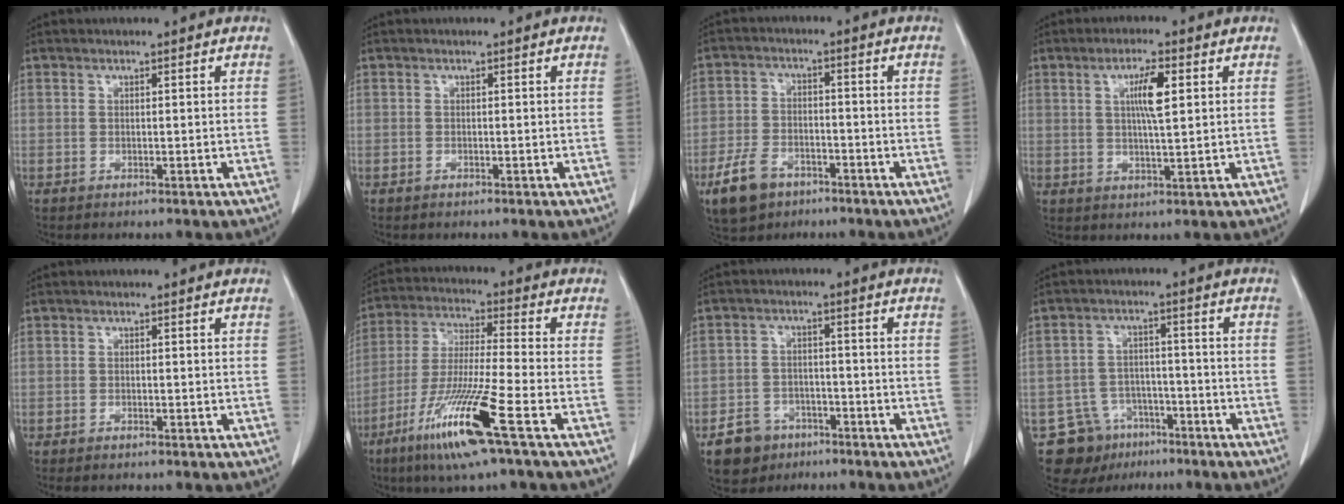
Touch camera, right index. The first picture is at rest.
{"total": 0.0}
{"total": 7.3, "force": [-4.5, 4.5, 3.6], "torque": [-0.083, 0.001, -0.077]}
{"total": 5.4, "force": [1.5, 0.6, 5.2], "torque": [-0.094, -0.001, 0.027]}
{"total": 0.8, "force": [-0.7, 0.1, 0.4], "torque": [-0.012, -0.002, -0.008]}
{"total": 14.6, "force": [-7.4, -0.8, 12.5], "torque": [-0.259, -0.035, -0.140]}
{"total": 6.1, "force": [-3.7, 4.6, 1.2], "torque": [-0.028, 0.009, -0.058]}
{"total": 9.0, "force": [-5.8, 6.7, 1.3], "torque": [-0.026, 0.021, -0.086]}